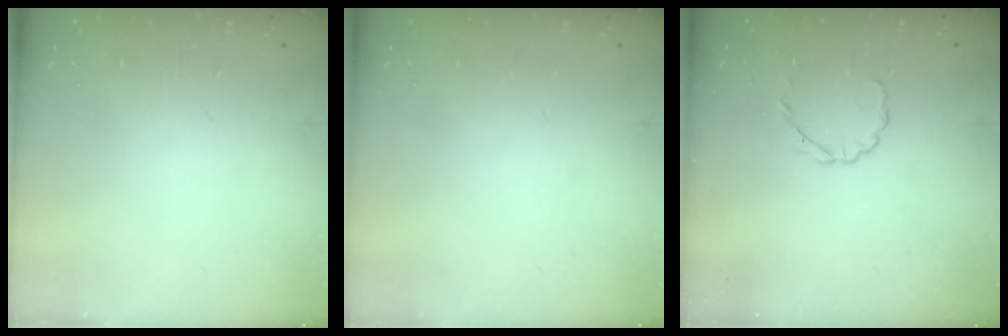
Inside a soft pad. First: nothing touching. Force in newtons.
{"total": 0.0}
{"total": 2.3, "press": 2.1, "slide": 0.8}